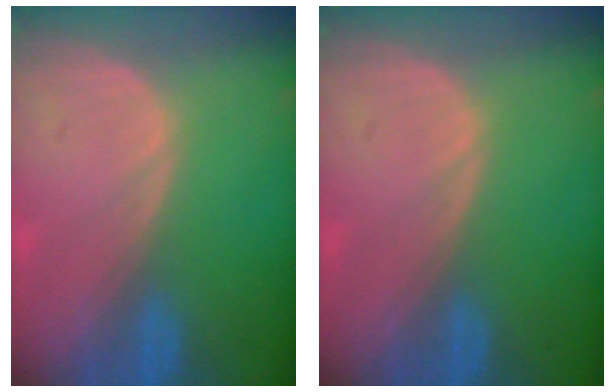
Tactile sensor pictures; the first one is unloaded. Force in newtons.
{"total": 0.0}